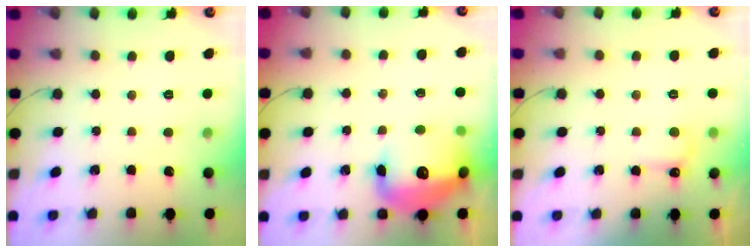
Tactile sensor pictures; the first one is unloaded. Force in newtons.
{"total": 16.8, "press": 16.3, "slide": 3.9}
{"total": 4.2, "press": 4.1, "slide": 1.2}